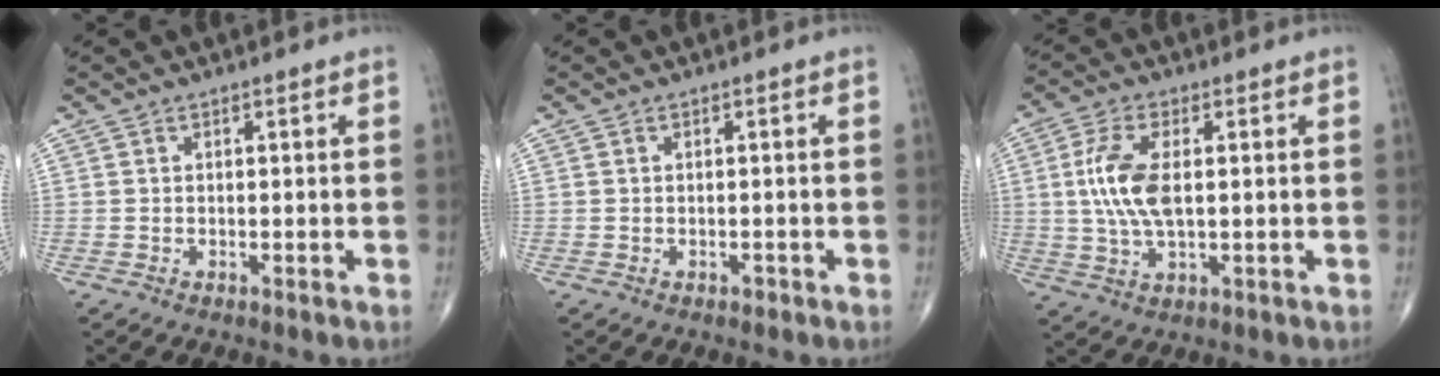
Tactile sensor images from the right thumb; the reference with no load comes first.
{"total": 0.7, "force": [-0.3, 0.5, 0.3], "torque": [-0.005, 0.000, -0.004]}
{"total": 9.5, "force": [0.9, 4.4, 8.4], "torque": [-0.185, 0.000, 0.020]}